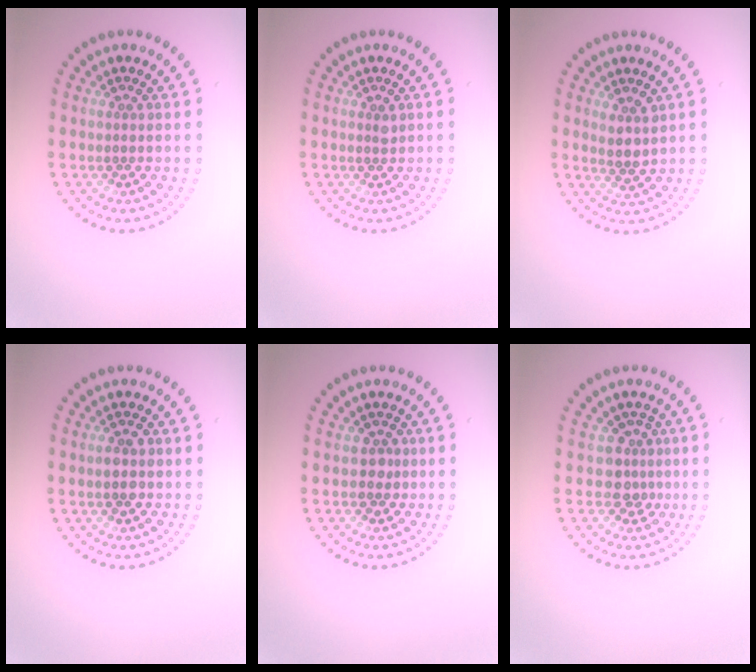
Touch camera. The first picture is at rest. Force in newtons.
{"total": 0.6, "press": 0.5, "slide": 0.4}
{"total": 2.2, "press": 1.8, "slide": 1.2}
{"total": 2.5, "press": 2.5, "slide": 0.1}
{"total": 1.5, "press": 1.3, "slide": 0.7}
{"total": 2.7, "press": 2.0, "slide": 1.7}